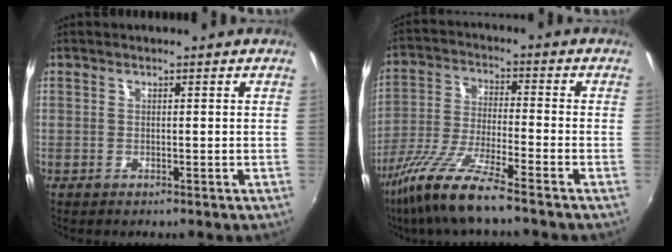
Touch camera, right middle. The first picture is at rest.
{"total": 11.4, "force": [-8.4, 0.1, 7.7], "torque": [-0.161, -0.018, -0.161]}